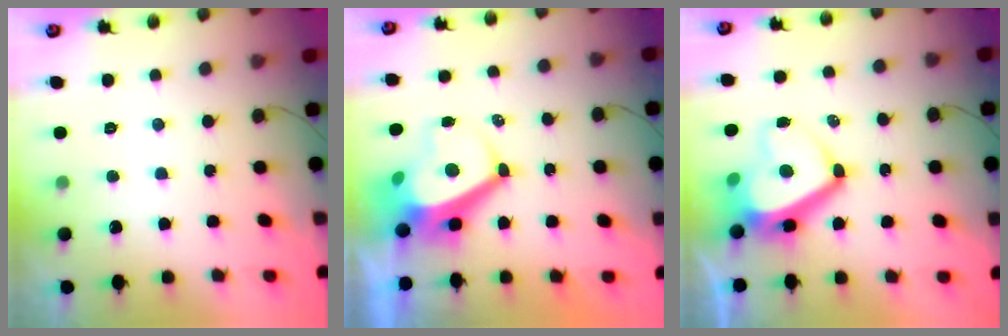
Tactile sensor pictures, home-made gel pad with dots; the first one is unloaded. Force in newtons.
{"total": 6.9, "press": 6.9, "slide": 0.8}
{"total": 12.6, "press": 12.6, "slide": 1.5}